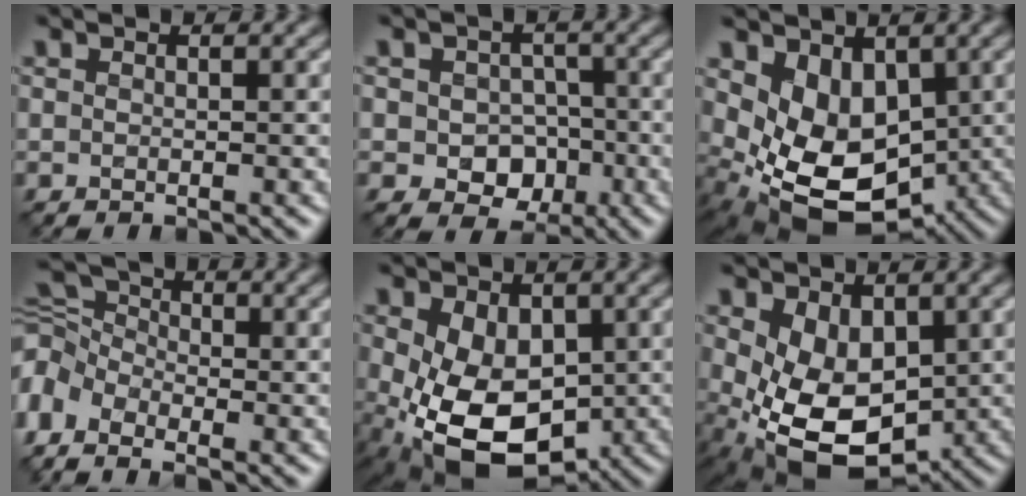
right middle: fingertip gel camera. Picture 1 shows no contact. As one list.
[{"total": 4.4, "force": [-1.0, 3.4, 2.5], "torque": [-0.026, -0.005, -0.020]}, {"total": 8.6, "force": [0.0, 6.2, 6.0], "torque": [-0.110, -0.039, 0.015]}, {"total": 6.1, "force": [-2.6, 3.8, 4.0], "torque": [-0.094, 0.004, -0.067]}, {"total": 9.7, "force": [-2.1, 6.3, 7.1], "torque": [-0.149, -0.037, -0.025]}, {"total": 8.1, "force": [-0.9, 5.2, 6.1], "torque": [-0.133, -0.026, -0.001]}]